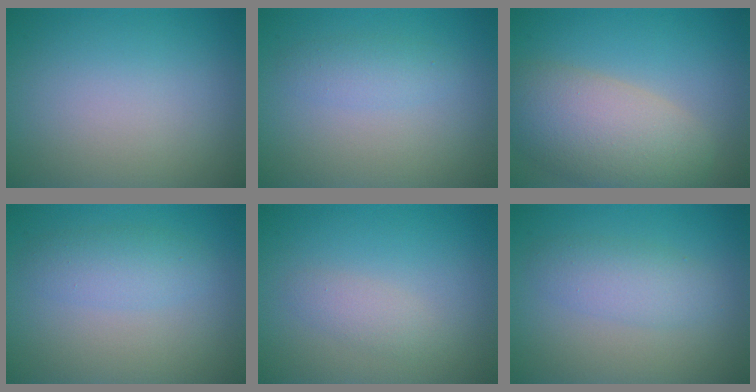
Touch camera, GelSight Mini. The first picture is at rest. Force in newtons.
{"total": 1.6, "press": 1.6, "slide": 0.0}
{"total": 7.8, "press": 7.8, "slide": 0.5}
{"total": 2.4, "press": 2.4, "slide": 0.0}
{"total": 1.4, "press": 1.4, "slide": 0.1}
{"total": 2.7, "press": 2.7, "slide": 0.1}